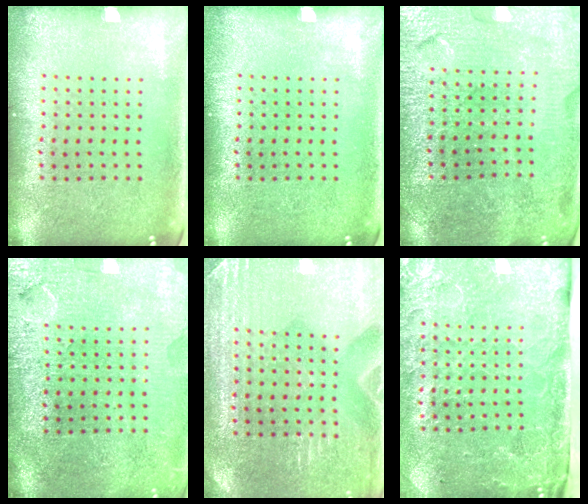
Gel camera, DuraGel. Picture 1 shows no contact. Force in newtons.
{"total": 0.0}
{"total": 3.2, "press": 3.2, "slide": 0.1}
{"total": 3.6, "press": 3.4, "slide": 1.4}
{"total": 3.0, "press": 3.0, "slide": 0.2}
{"total": 4.7, "press": 3.7, "slide": 2.9}